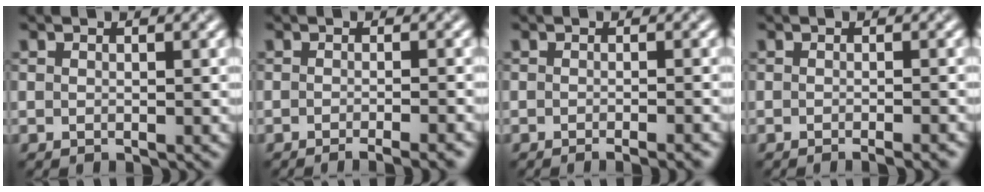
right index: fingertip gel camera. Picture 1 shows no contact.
{"total": 3.8, "force": [-2.6, 0.9, 2.6], "torque": [-0.024, 0.006, -0.033]}
{"total": 2.3, "force": [-1.6, 0.4, 1.7], "torque": [-0.013, -0.001, -0.025]}
{"total": 1.9, "force": [-1.3, 0.4, 1.4], "torque": [-0.009, -0.003, -0.022]}